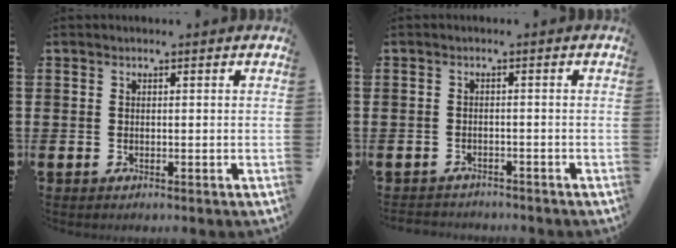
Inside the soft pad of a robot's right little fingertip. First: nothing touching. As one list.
[{"total": 1.2, "force": [-1.2, 0.2, -0.1], "torque": [-0.003, 0.003, -0.027]}]